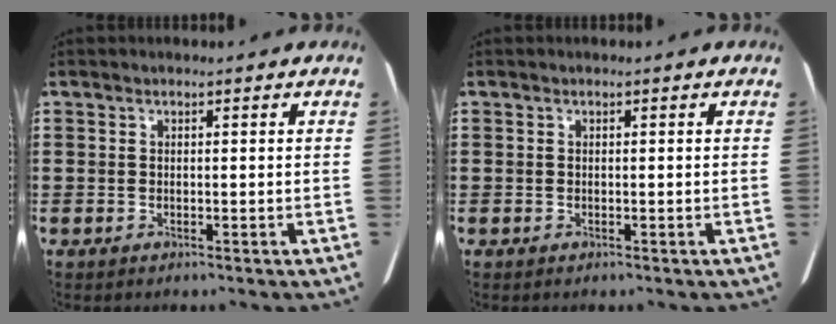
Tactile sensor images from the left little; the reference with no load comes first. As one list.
[{"total": 0.0}]